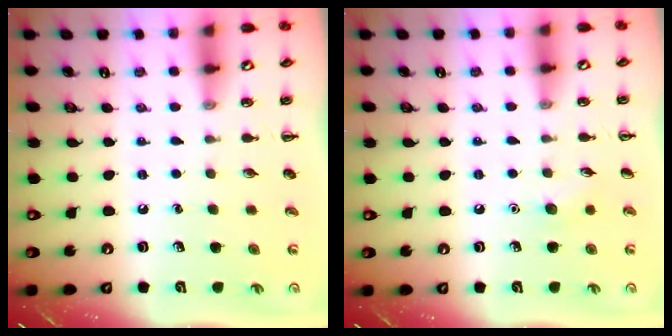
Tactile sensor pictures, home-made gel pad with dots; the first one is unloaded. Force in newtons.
{"total": 5.1, "press": 4.9, "slide": 1.4}